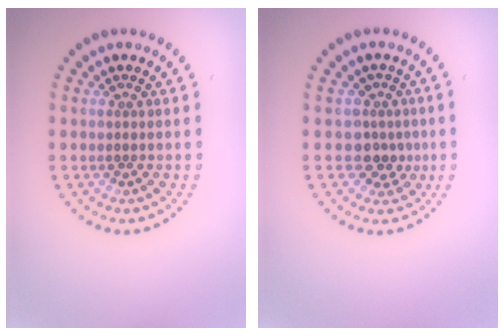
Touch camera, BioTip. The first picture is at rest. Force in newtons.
{"total": 2.6, "press": 2.0, "slide": 1.7}